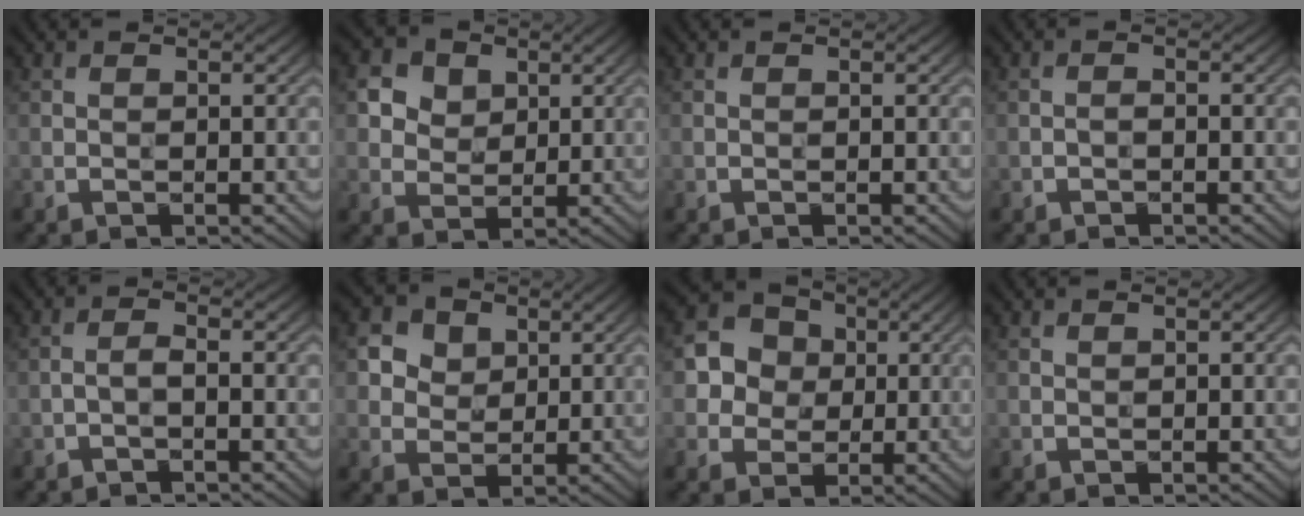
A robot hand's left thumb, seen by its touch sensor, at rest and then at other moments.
{"total": 5.6, "force": [2.3, 4.5, 2.3], "torque": [-0.075, -0.004, 0.040]}
{"total": 0.0}
{"total": 0.8, "force": [-0.6, 0.3, 0.5], "torque": [-0.007, 0.002, -0.011]}
{"total": 1.4, "force": [-0.8, 0.4, 1.1], "torque": [-0.022, 0.004, -0.021]}
{"total": 5.0, "force": [1.9, 4.2, 2.0], "torque": [-0.060, -0.005, 0.031]}
{"total": 6.0, "force": [0.9, 5.5, 2.2], "torque": [-0.055, 0.013, -0.001]}
{"total": 0.0}